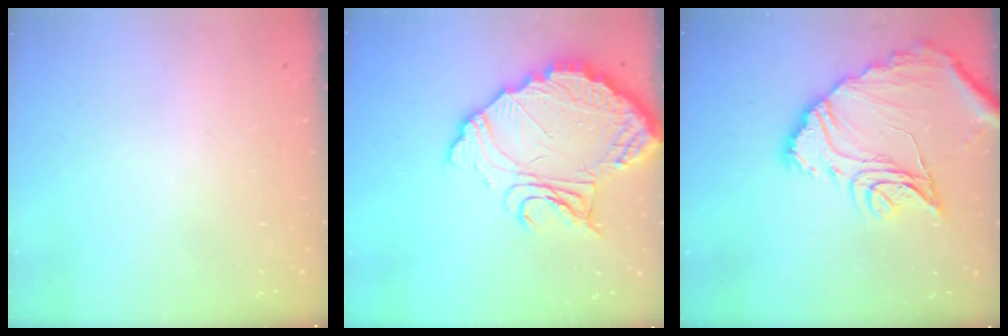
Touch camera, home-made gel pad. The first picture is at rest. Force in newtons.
{"total": 17.3, "press": 17.2, "slide": 1.6}
{"total": 17.8, "press": 17.7, "slide": 1.9}